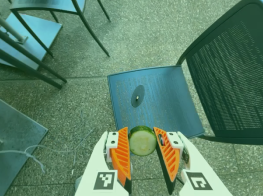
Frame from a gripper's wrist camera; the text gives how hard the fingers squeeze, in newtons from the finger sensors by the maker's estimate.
{"total": 10.2, "left": 9.7, "right": 10.7}